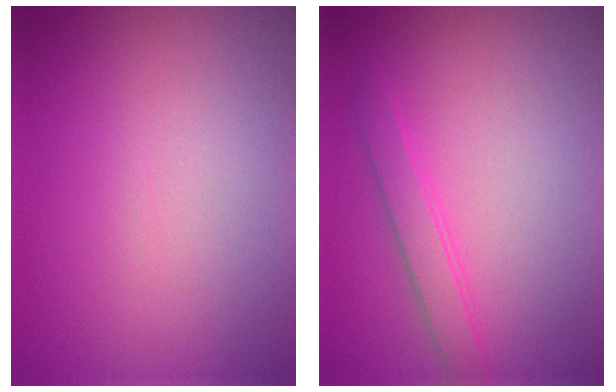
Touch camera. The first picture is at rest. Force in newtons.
{"total": 1.9, "press": 1.9, "slide": 0.1}